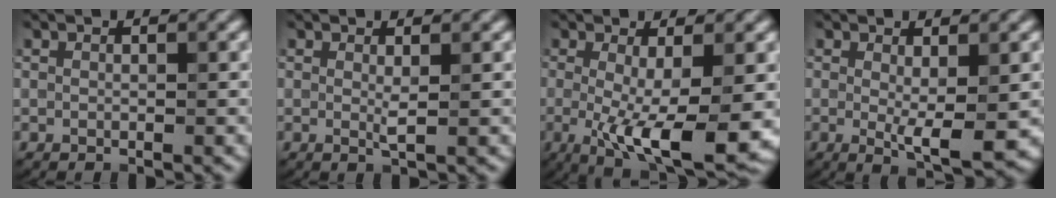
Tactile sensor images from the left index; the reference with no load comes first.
{"total": 0.9, "force": [0.3, 0.0, 0.9], "torque": [-0.018, -0.005, 0.003]}
{"total": 8.2, "force": [-1.3, 2.0, 7.8], "torque": [-0.132, -0.024, -0.019]}
{"total": 3.3, "force": [0.1, 0.6, 3.3], "torque": [-0.053, -0.013, 0.004]}